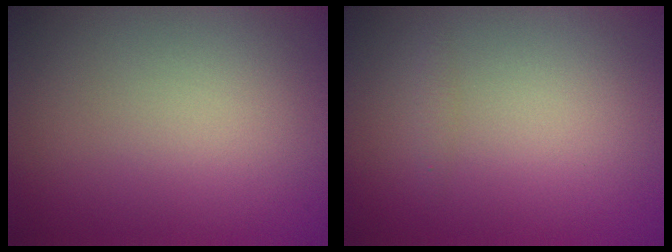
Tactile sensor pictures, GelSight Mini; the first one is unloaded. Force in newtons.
{"total": 0.6, "press": 0.6, "slide": 0.1}